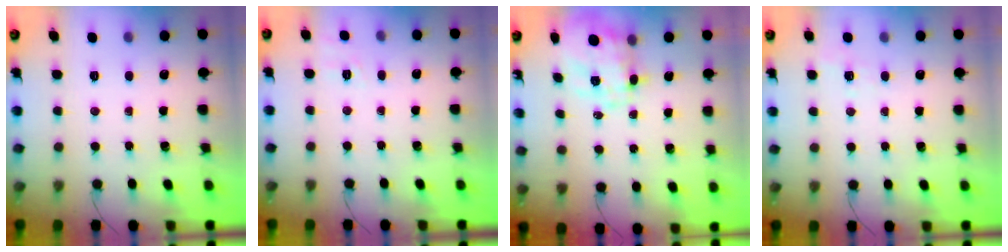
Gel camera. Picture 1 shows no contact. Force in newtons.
{"total": 1.8, "press": 0.4, "slide": 1.7}
{"total": 7.1, "press": 6.9, "slide": 1.6}
{"total": 2.6, "press": 2.1, "slide": 1.6}